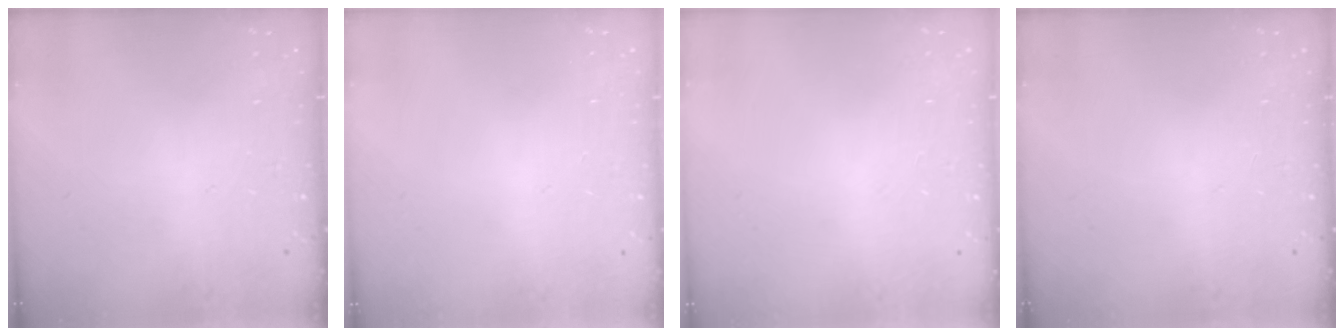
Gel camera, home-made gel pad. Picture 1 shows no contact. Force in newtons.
{"total": 0.0}
{"total": 0.5, "press": 0.5, "slide": 0.1}
{"total": 0.0}